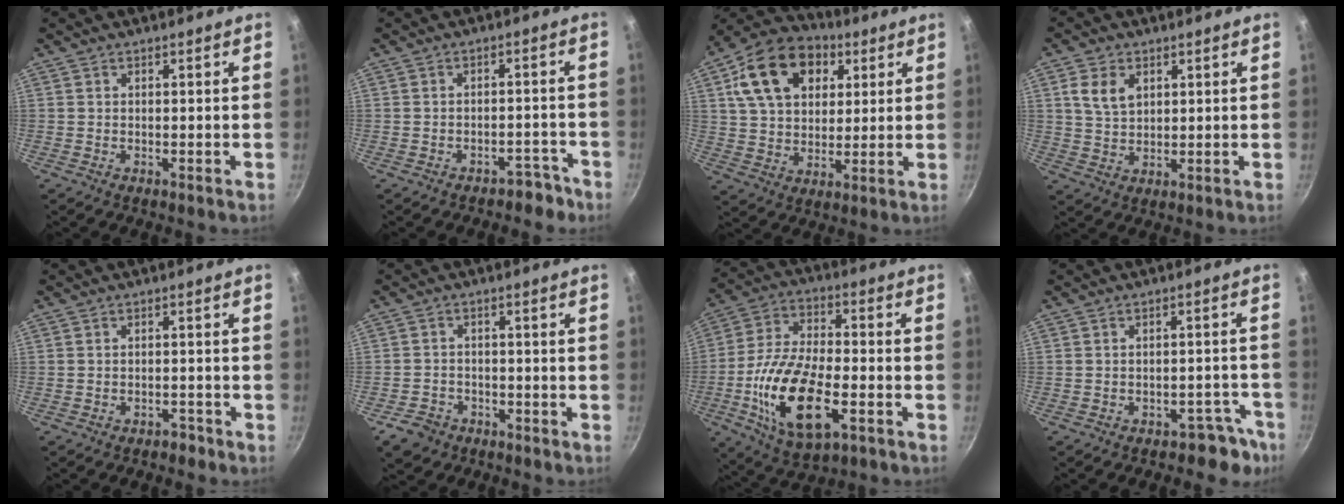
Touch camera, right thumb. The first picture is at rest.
{"total": 4.1, "force": [-3.2, 2.2, 1.2], "torque": [0.015, 0.050, -0.022]}
{"total": 18.8, "force": [6.9, 13.1, 11.6], "torque": [-0.181, 0.004, 0.109]}
{"total": 6.1, "force": [2.2, 4.2, 3.9], "torque": [-0.062, -0.007, 0.043]}
{"total": 1.8, "force": [-1.5, 0.8, 0.5], "torque": [0.006, 0.024, -0.010]}
{"total": 5.2, "force": [-3.2, 3.8, 1.6], "torque": [-0.029, 0.033, -0.046]}
{"total": 19.3, "force": [-5.8, 9.1, 16.0], "torque": [-0.303, 0.016, -0.106]}
{"total": 5.8, "force": [-4.2, 3.5, 1.9], "torque": [0.028, 0.062, -0.034]}